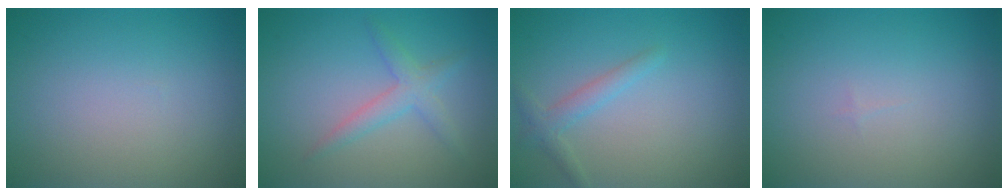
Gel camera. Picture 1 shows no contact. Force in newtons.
{"total": 2.2, "press": 2.2, "slide": 0.1}
{"total": 1.6, "press": 1.6, "slide": 0.1}
{"total": 0.0}